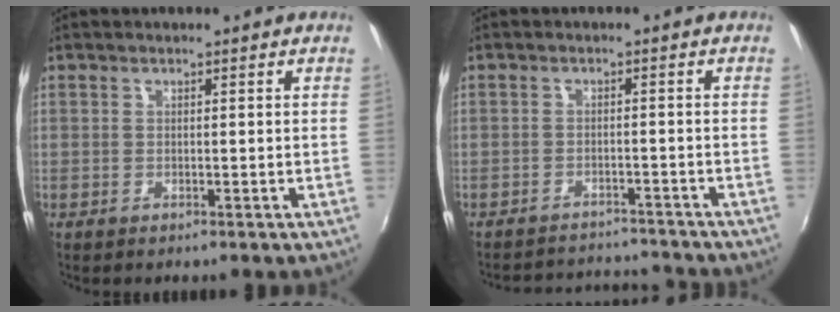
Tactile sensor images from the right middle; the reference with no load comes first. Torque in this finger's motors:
{"motor_torque": [0.85, -1.29, 0.03, 0.06]}